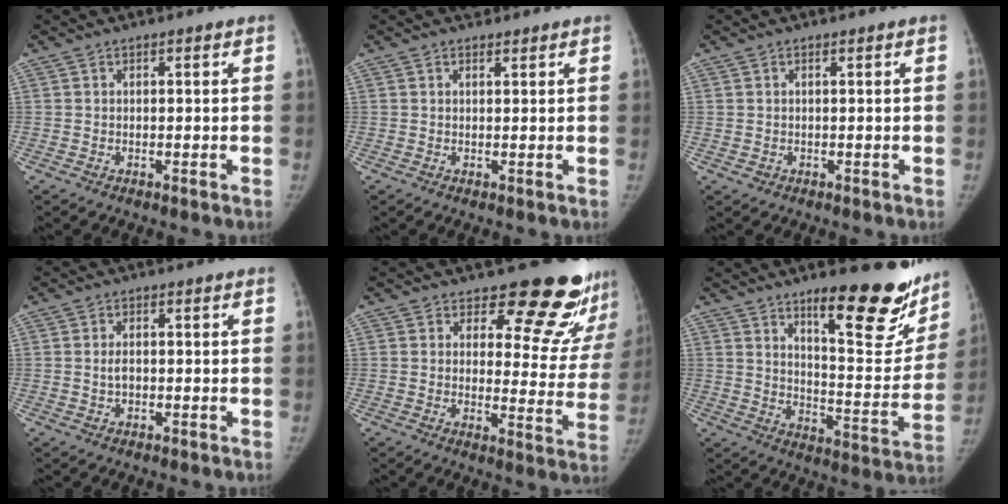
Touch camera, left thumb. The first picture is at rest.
{"total": 1.2, "force": [1.0, 0.7, 0.2], "torque": [0.002, -0.005, 0.012]}
{"total": 0.9, "force": [0.1, 0.8, 0.5], "torque": [-0.008, -0.001, 0.005]}
{"total": 1.9, "force": [-0.3, 1.1, 1.4], "torque": [-0.023, 0.003, -0.004]}
{"total": 15.4, "force": [13.5, 5.6, 4.7], "torque": [0.007, -0.127, 0.144]}
{"total": 20.7, "force": [13.9, 6.3, 14.0], "torque": [-0.130, -0.104, 0.200]}